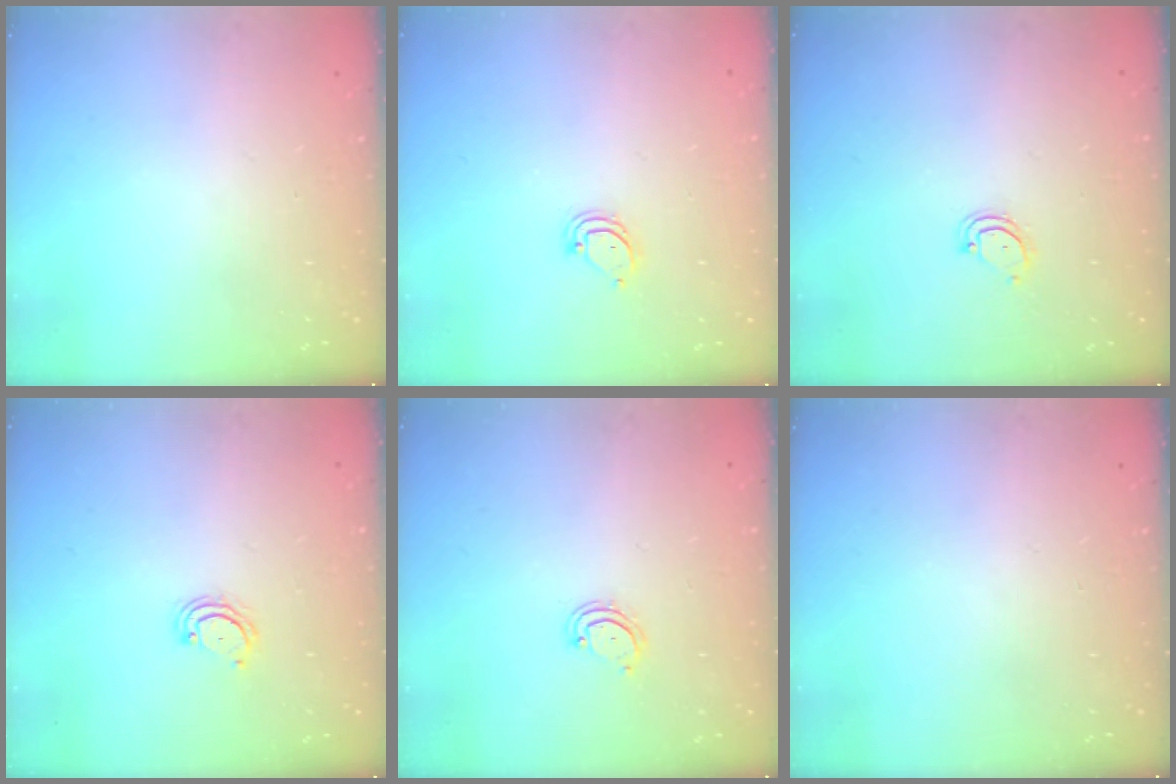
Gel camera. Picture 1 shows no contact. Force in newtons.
{"total": 3.4, "press": 3.4, "slide": 0.4}
{"total": 3.8, "press": 3.8, "slide": 0.4}
{"total": 3.6, "press": 3.6, "slide": 0.3}
{"total": 3.8, "press": 3.8, "slide": 0.4}
{"total": 0.0}